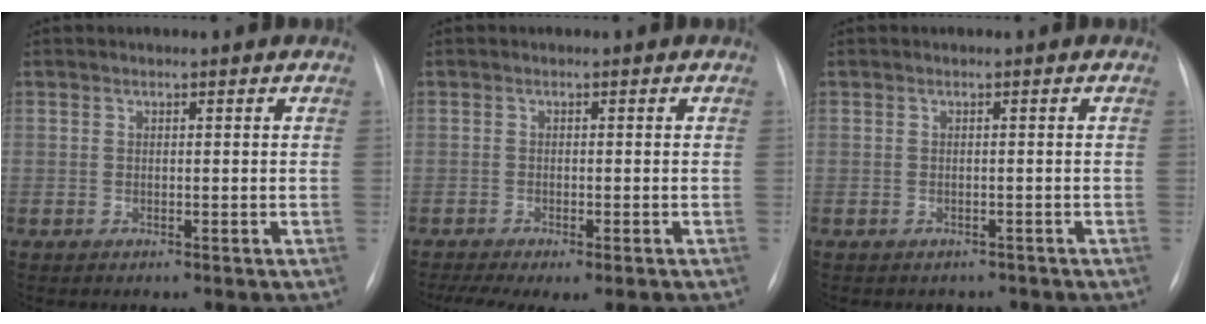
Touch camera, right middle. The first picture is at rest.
{"total": 8.8, "force": [-6.5, 2.4, 5.5], "torque": [-0.086, -0.007, -0.094]}
{"total": 1.9, "force": [-1.5, 1.1, 0.1], "torque": [-0.004, 0.005, -0.019]}